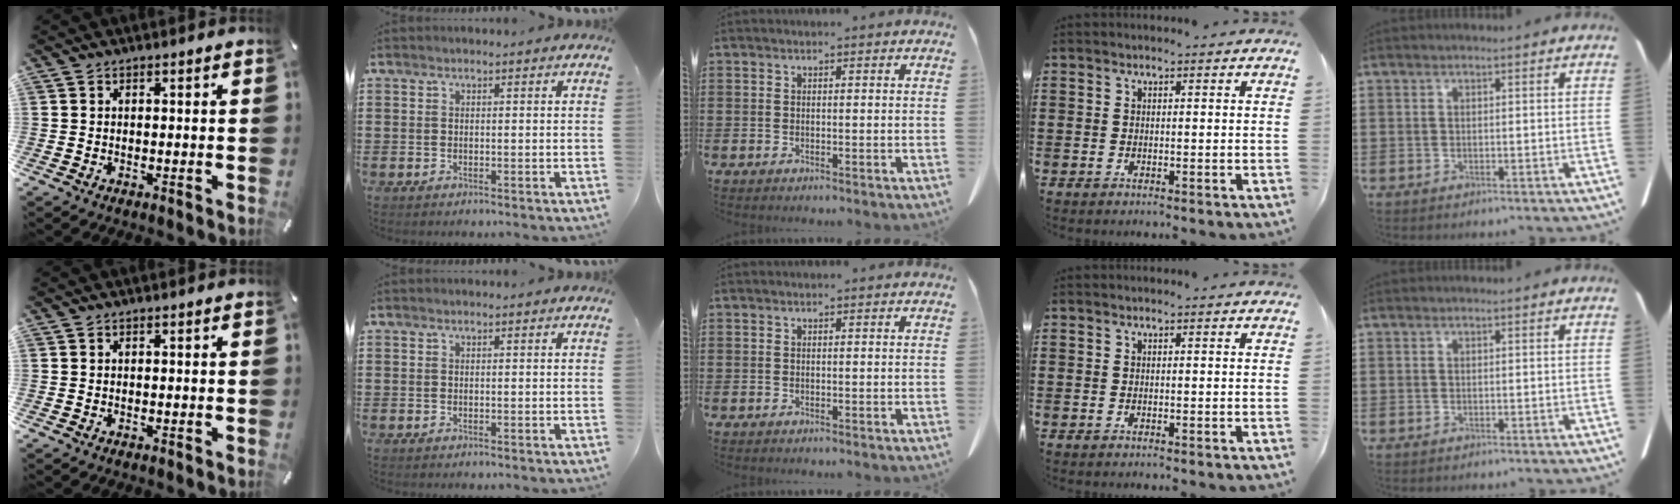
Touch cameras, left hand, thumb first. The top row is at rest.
{}